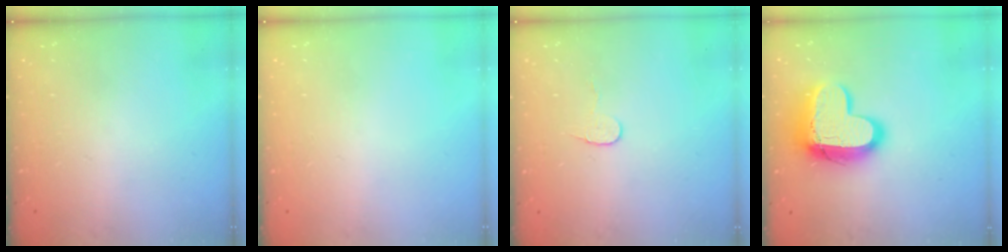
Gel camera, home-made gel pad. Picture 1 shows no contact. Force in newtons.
{"total": 0.0}
{"total": 5.6, "press": 5.6, "slide": 0.5}
{"total": 16.2, "press": 16.1, "slide": 1.3}